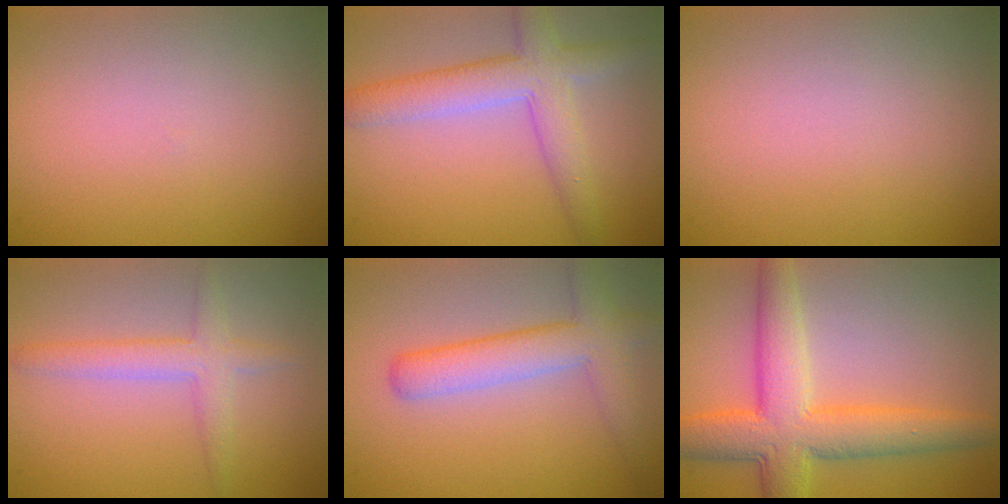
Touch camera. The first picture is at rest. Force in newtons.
{"total": 5.0, "press": 5.0, "slide": 0.3}
{"total": 0.0}
{"total": 2.9, "press": 2.9, "slide": 0.2}
{"total": 3.8, "press": 3.8, "slide": 0.4}
{"total": 7.2, "press": 7.2, "slide": 0.3}